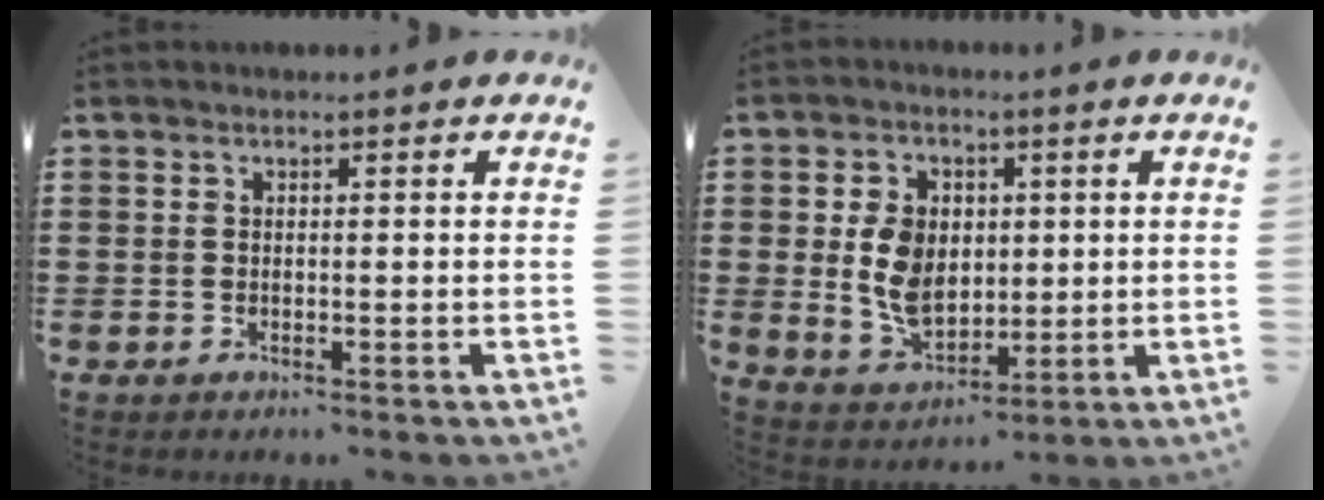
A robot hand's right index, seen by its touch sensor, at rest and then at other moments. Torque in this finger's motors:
{"motor_torque": [1.72, 0.42, 0.52, 0.21]}